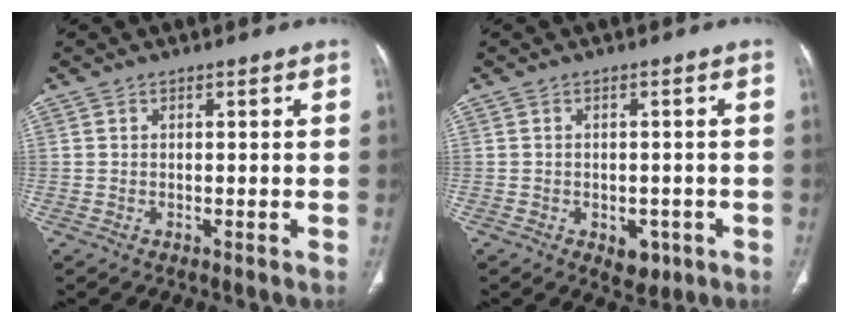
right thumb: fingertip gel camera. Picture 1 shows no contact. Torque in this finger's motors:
{"motor_torque": [2.55, 2.46, 0.41, -0.38, 0.04]}